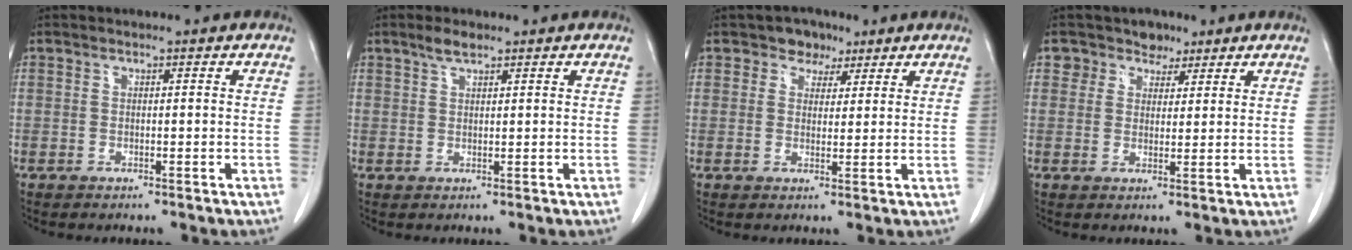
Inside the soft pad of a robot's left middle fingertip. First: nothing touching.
{"total": 2.2, "force": [1.6, 0.6, 1.3], "torque": [-0.028, 0.003, 0.032]}
{"total": 3.6, "force": [2.3, 2.6, 1.0], "torque": [-0.012, 0.005, 0.034]}
{"total": 3.6, "force": [2.5, 2.7, -0.1], "torque": [0.013, 0.002, 0.033]}